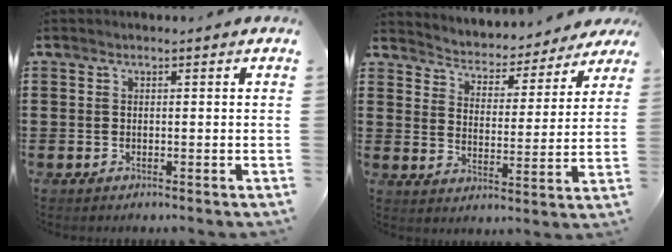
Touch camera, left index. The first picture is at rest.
{"total": 3.0, "force": [3.0, 0.3, -0.2], "torque": [-0.021, -0.033, 0.042]}